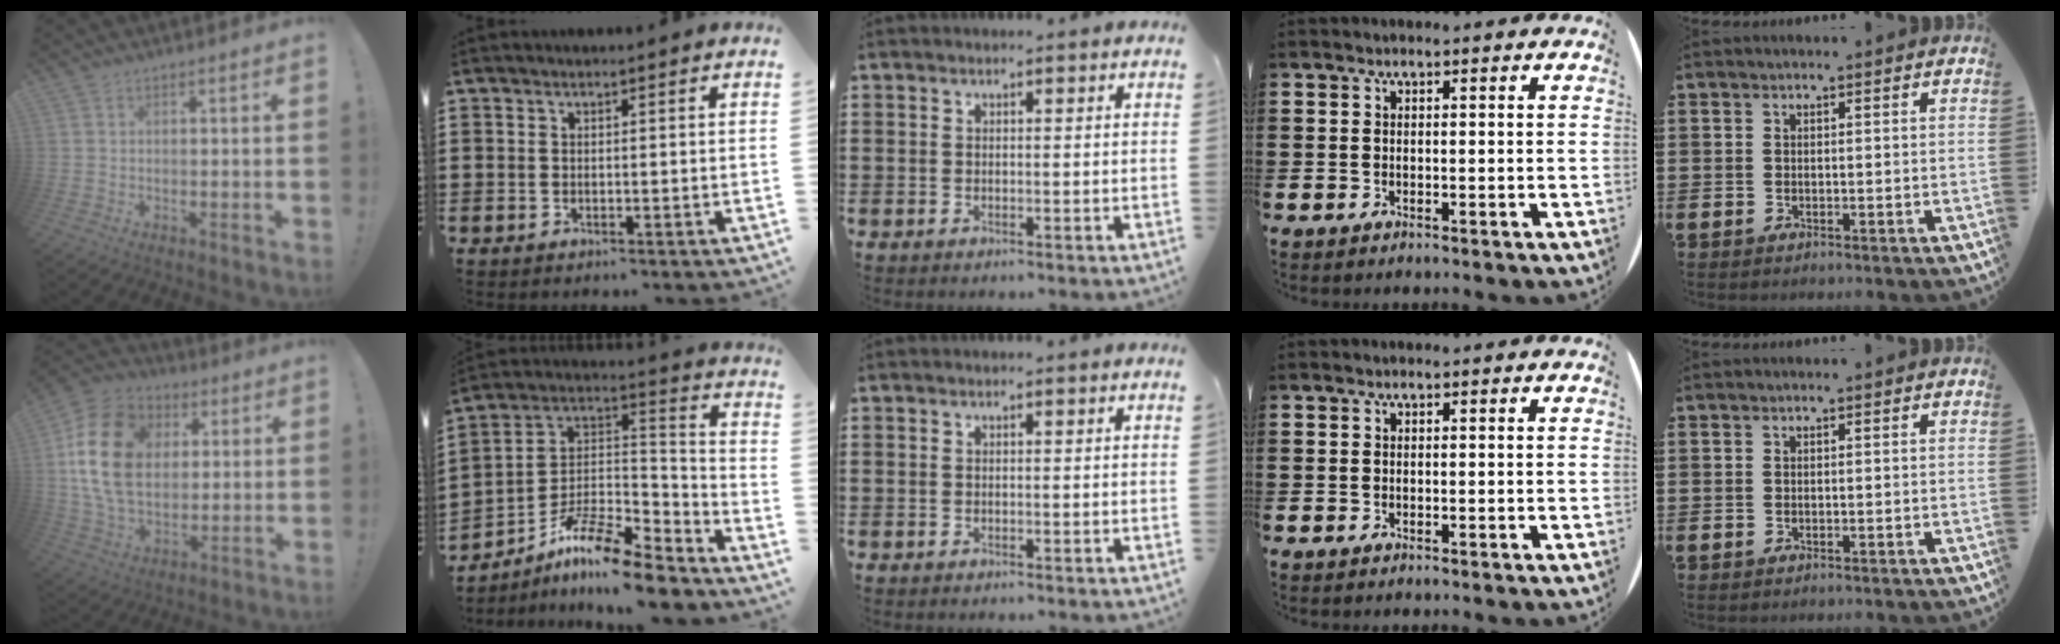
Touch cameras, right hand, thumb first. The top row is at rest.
{"thumb": {"total": 21.5, "force": [4.2, 15.7, 14.1], "torque": [-0.250, -0.001, 0.076]}, "index": {"total": 11.7, "force": [-9.4, 2.3, 6.5], "torque": [-0.131, 0.017, -0.187]}}